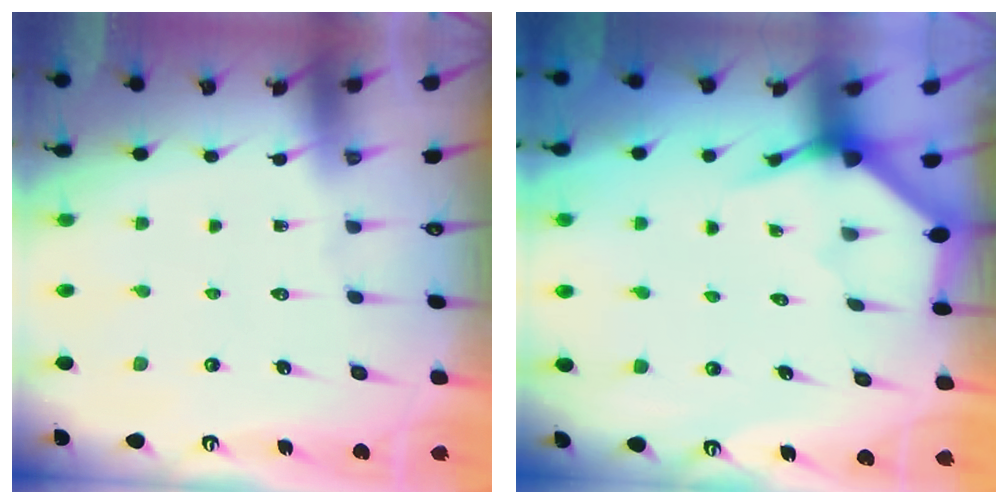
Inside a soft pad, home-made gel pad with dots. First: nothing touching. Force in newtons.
{"total": 3.5, "press": 3.5, "slide": 0.1}